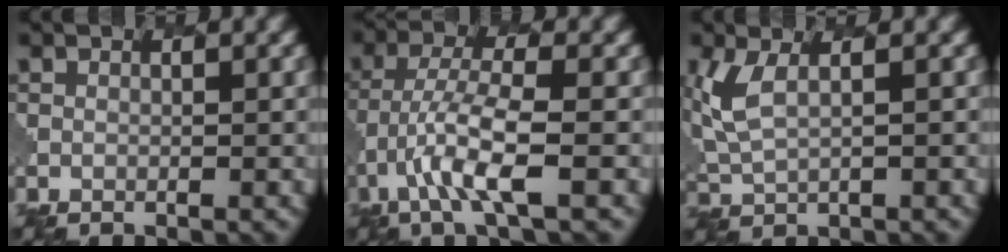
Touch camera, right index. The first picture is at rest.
{"total": 5.4, "force": [-2.1, 1.1, 4.8], "torque": [-0.095, 0.003, -0.047]}
{"total": 3.9, "force": [1.4, 1.8, 3.2], "torque": [-0.090, -0.004, 0.032]}